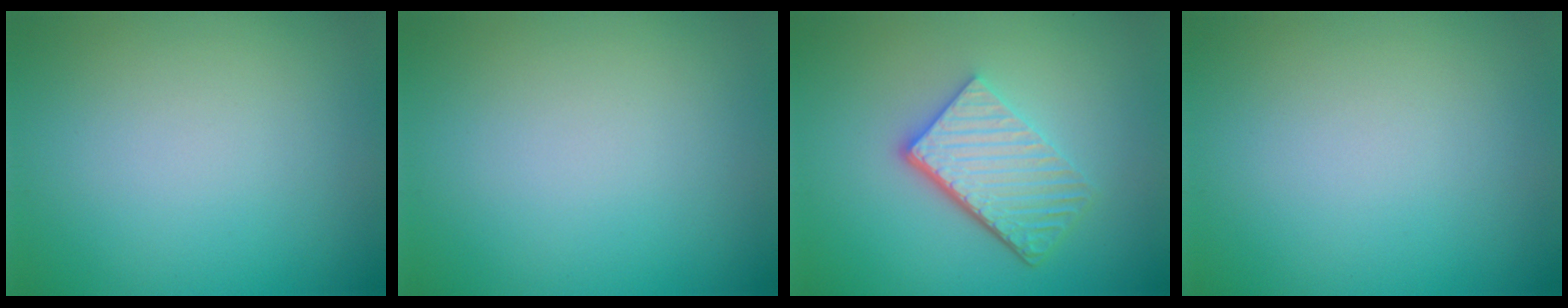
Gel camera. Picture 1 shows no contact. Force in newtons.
{"total": 0.0}
{"total": 5.3, "press": 3.8, "slide": 3.8}
{"total": 0.0}